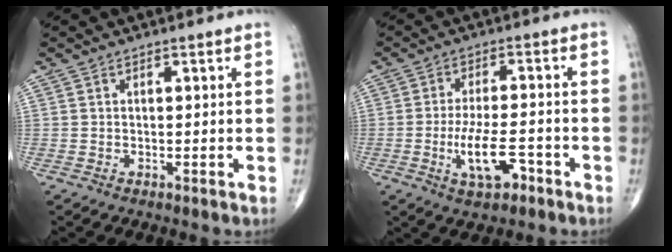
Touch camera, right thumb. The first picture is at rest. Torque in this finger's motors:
{"motor_torque": [2.31, 1.73, 1.09, -0.32, 0.42]}